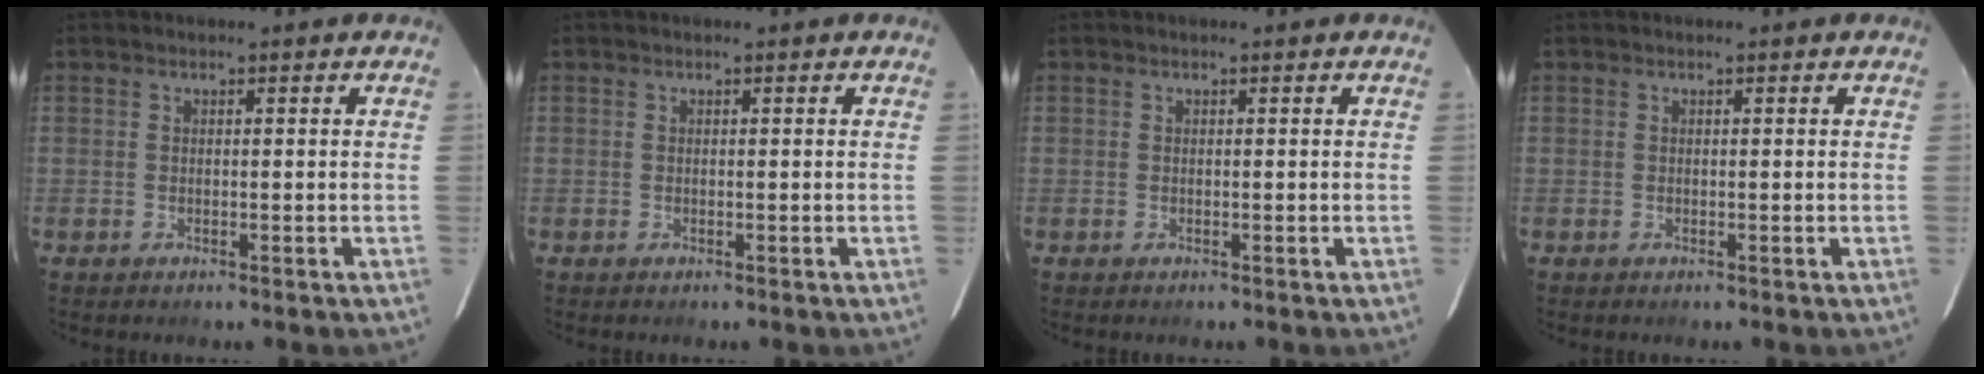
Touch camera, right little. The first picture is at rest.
{"total": 0.0}
{"total": 0.0}
{"total": 0.0}